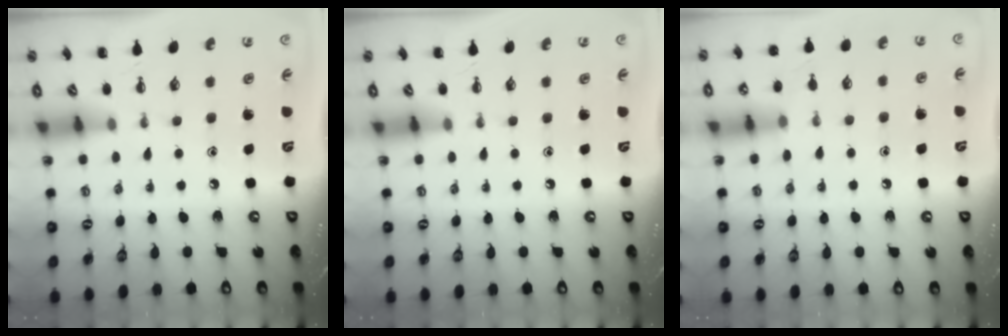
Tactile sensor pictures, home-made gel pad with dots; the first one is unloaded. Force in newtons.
{"total": 0.0}
{"total": 7.7, "press": 7.3, "slide": 2.4}